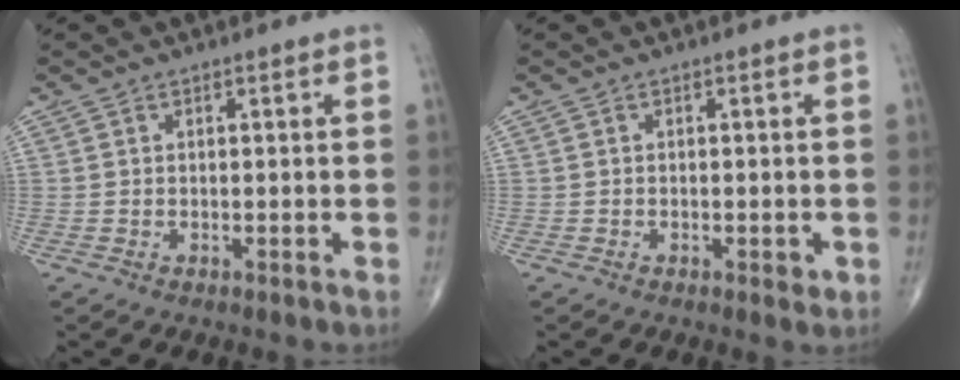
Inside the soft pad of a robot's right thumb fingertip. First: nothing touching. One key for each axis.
{"total": 1.5, "fx": -0.4, "fy": 0.7, "fz": 1.2, "tx": -0.016, "ty": -0.002, "tz": -0.006}